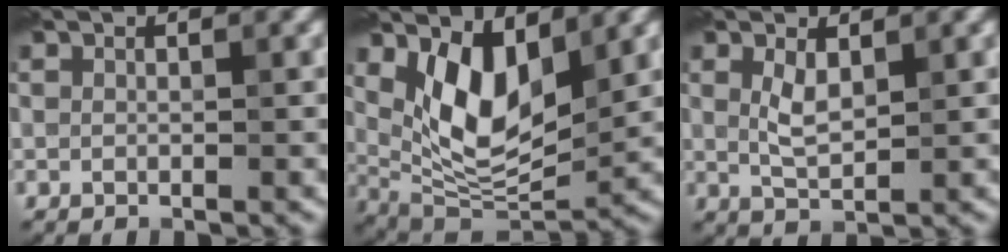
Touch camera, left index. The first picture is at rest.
{"total": 7.8, "force": [2.7, 4.0, 6.2], "torque": [-0.120, -0.020, 0.051]}
{"total": 2.4, "force": [1.0, 0.9, 2.0], "torque": [-0.046, 0.000, 0.022]}